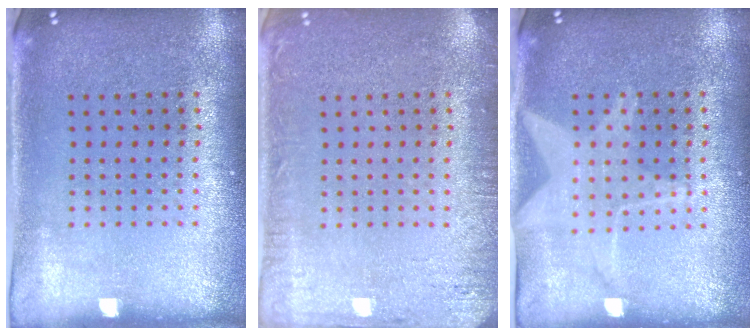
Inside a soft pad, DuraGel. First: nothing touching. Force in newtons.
{"total": 2.5, "press": 2.5, "slide": 0.3}
{"total": 1.5, "press": 1.5, "slide": 0.4}